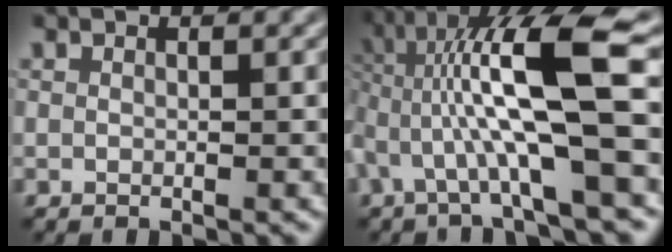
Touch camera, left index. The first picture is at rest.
{"total": 10.0, "force": [0.1, 1.8, 9.9], "torque": [-0.185, 0.021, 0.004]}